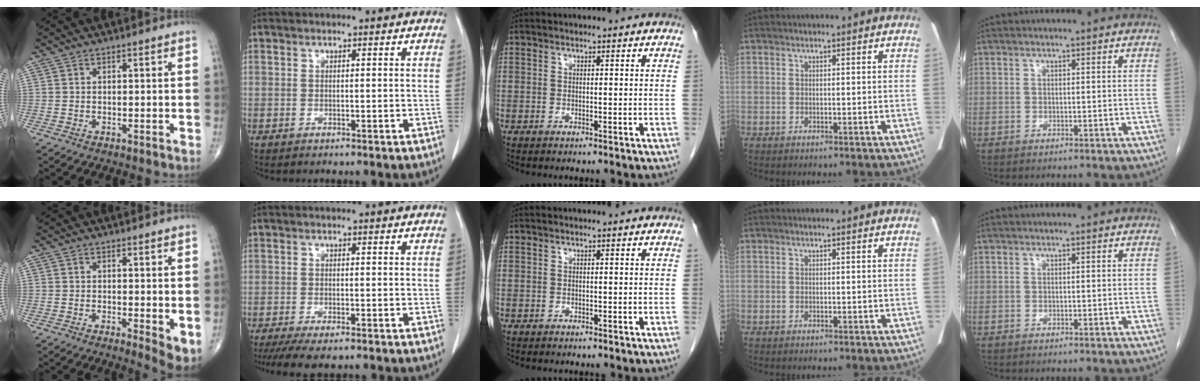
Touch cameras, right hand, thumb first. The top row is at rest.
{"thumb": {"total": 4.2, "force": [-0.1, 1.2, 4.0], "torque": [-0.056, -0.014, -0.003]}, "index": {"total": 7.9, "force": [-5.9, 2.3, 4.7], "torque": [-0.074, -0.013, -0.094]}}